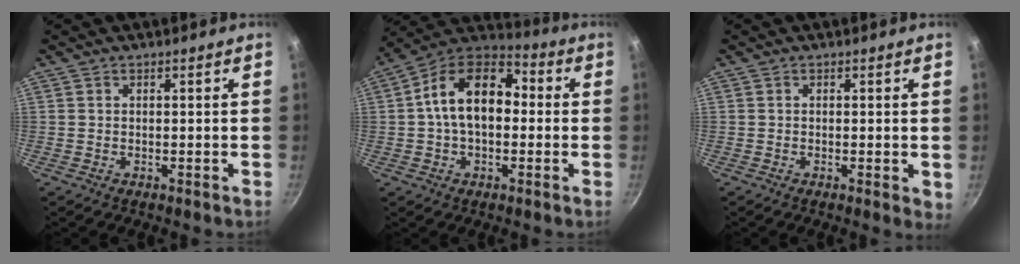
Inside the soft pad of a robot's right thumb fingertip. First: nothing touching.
{"total": 15.7, "force": [0.8, 10.1, 11.9], "torque": [-0.165, 0.041, -0.011]}
{"total": 1.9, "force": [-0.1, 0.7, 1.8], "torque": [-0.023, -0.006, -0.003]}